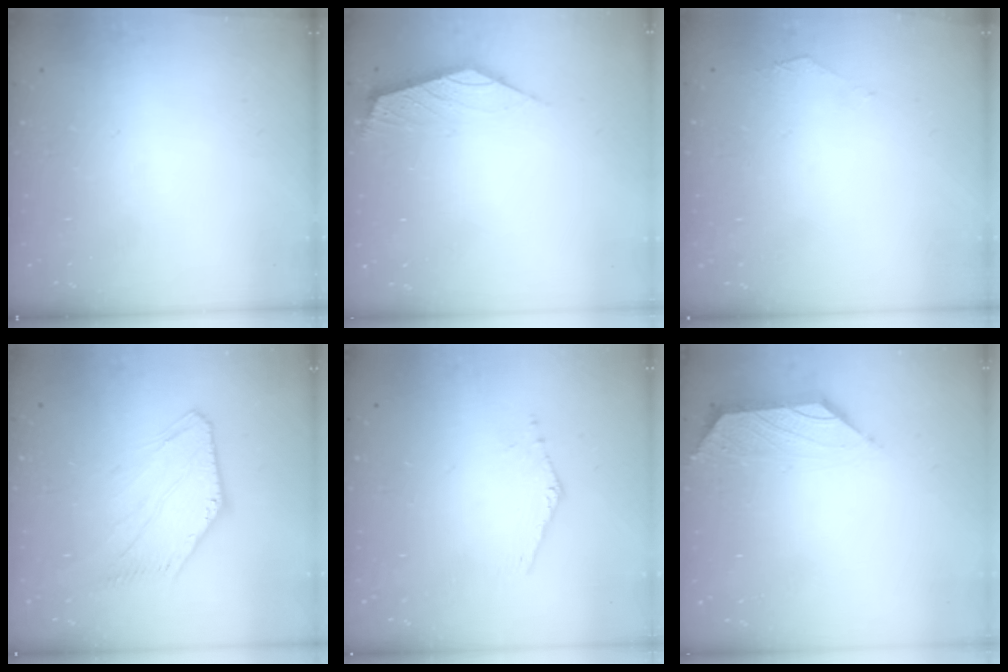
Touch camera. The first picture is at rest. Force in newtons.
{"total": 2.5, "press": 2.4, "slide": 0.7}
{"total": 2.6, "press": 2.6, "slide": 0.5}
{"total": 8.0, "press": 8.0, "slide": 1.0}
{"total": 0.0}
{"total": 0.9, "press": 0.7, "slide": 0.5}